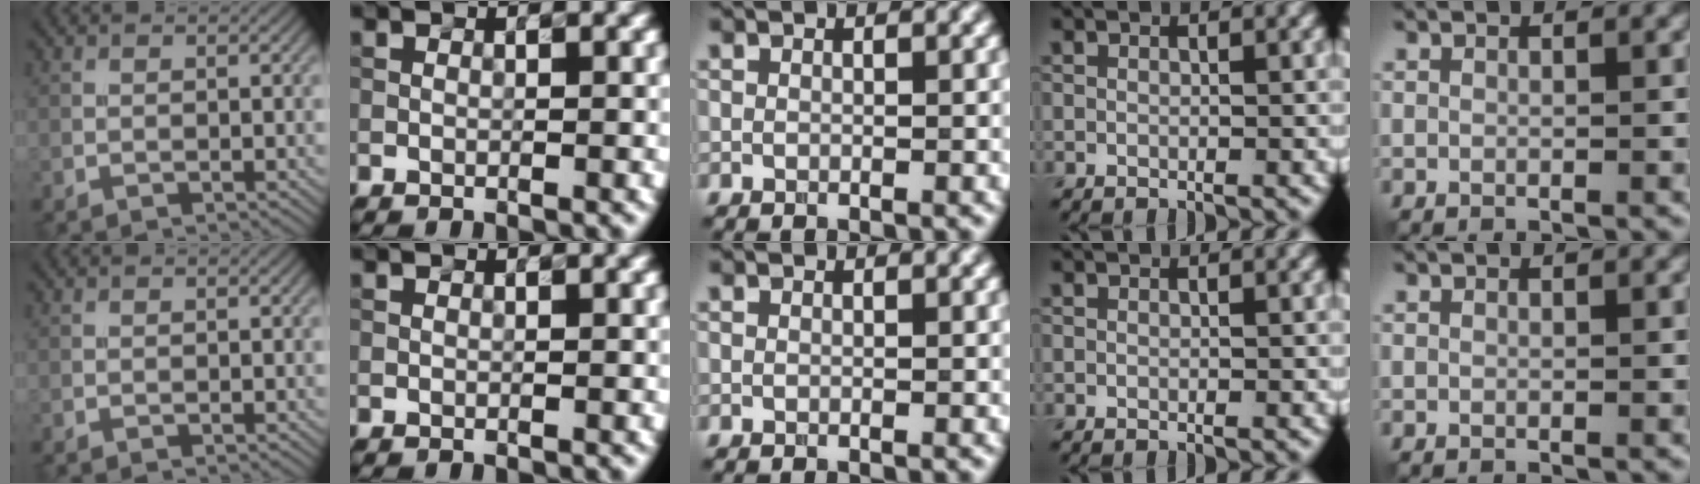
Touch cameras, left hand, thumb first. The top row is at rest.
{}